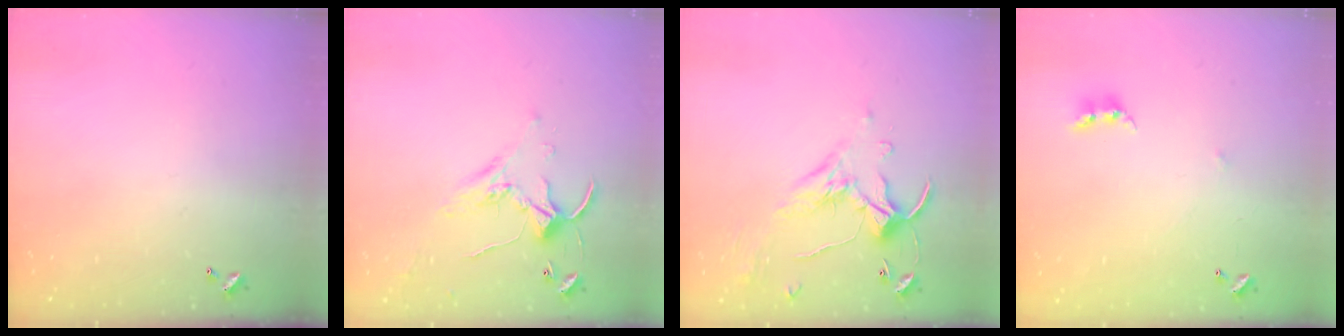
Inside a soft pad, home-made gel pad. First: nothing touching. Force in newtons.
{"total": 1.5, "press": 1.5, "slide": 0.3}
{"total": 1.1, "press": 0.4, "slide": 1.0}
{"total": 4.4, "press": 4.4, "slide": 0.3}